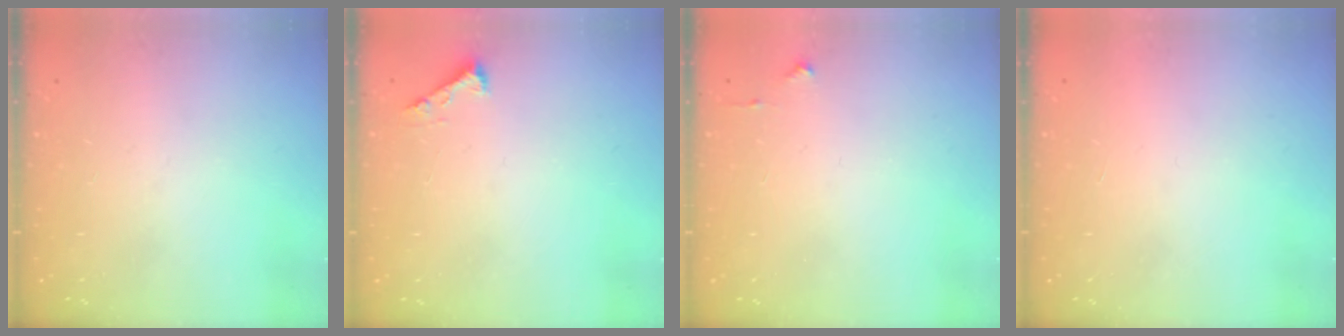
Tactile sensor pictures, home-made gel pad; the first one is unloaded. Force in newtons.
{"total": 2.3, "press": 2.3, "slide": 0.3}
{"total": 2.7, "press": 2.6, "slide": 0.4}
{"total": 1.6, "press": 1.6, "slide": 0.1}